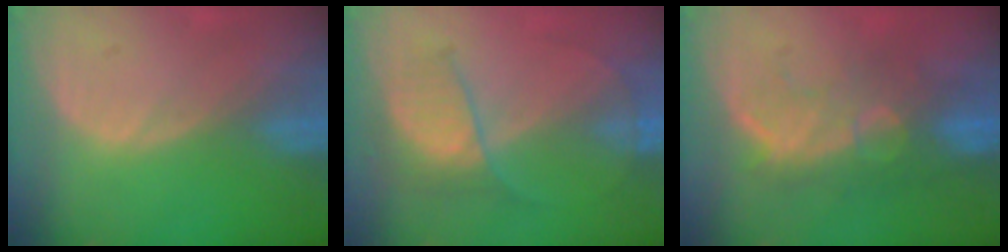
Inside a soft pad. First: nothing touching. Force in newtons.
{"total": 5.8, "press": 5.7, "slide": 1.4}
{"total": 9.6, "press": 8.7, "slide": 4.0}